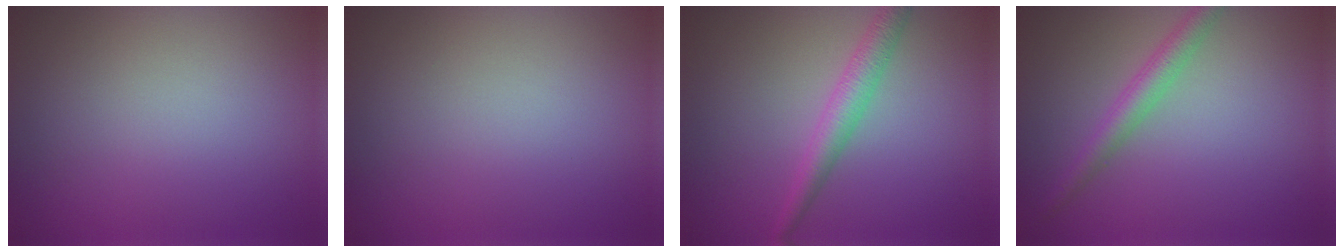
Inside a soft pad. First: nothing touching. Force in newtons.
{"total": 0.0}
{"total": 2.9, "press": 2.9, "slide": 0.0}
{"total": 2.6, "press": 2.6, "slide": 0.0}